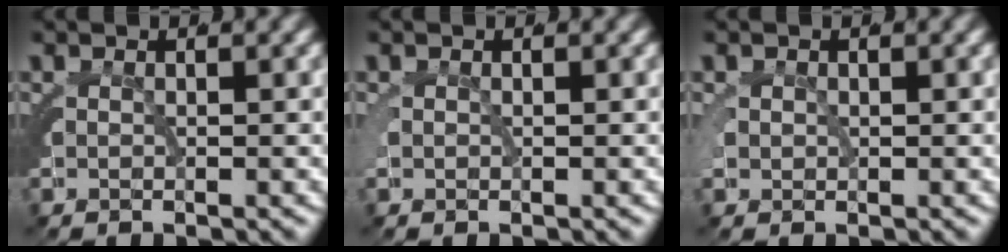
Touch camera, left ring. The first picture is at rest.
{"total": 0.7, "force": [-0.1, 0.6, 0.3], "torque": [-0.013, 0.000, -0.001]}
{"total": 1.3, "force": [0.2, 1.2, 0.6], "torque": [-0.023, -0.003, 0.004]}